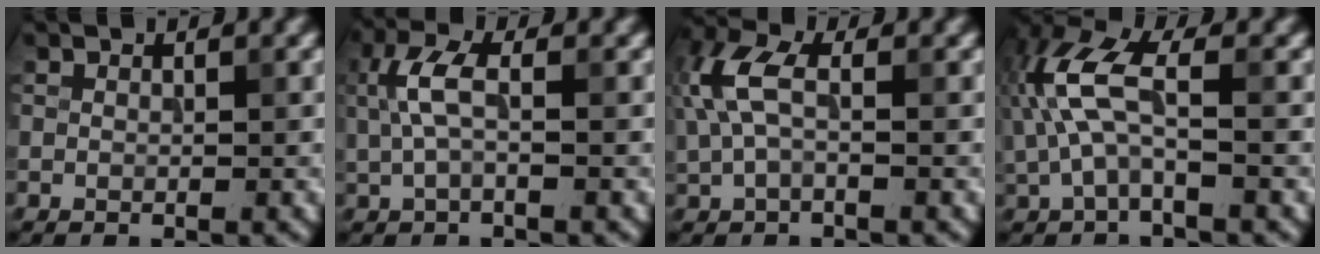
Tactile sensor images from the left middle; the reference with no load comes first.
{"total": 3.4, "force": [0.5, 1.4, 3.0], "torque": [-0.070, 0.007, 0.006]}
{"total": 4.9, "force": [0.9, 2.6, 4.1], "torque": [-0.106, 0.015, 0.010]}
{"total": 6.1, "force": [0.6, 2.6, 5.5], "torque": [-0.135, 0.021, 0.002]}